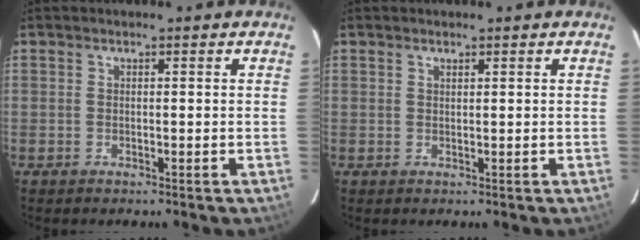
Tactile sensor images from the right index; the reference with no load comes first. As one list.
[{"total": 0.6, "force": [0.5, 0.3, 0.1], "torque": [-0.001, -0.002, 0.011]}]